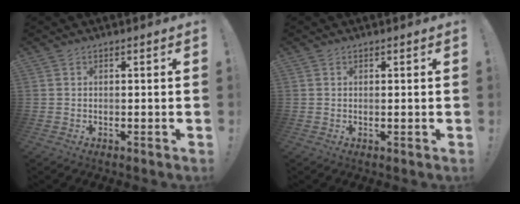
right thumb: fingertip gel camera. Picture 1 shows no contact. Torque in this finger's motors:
{"motor_torque": [-0.11, -0.24, 0.00, 0.06, -0.02]}